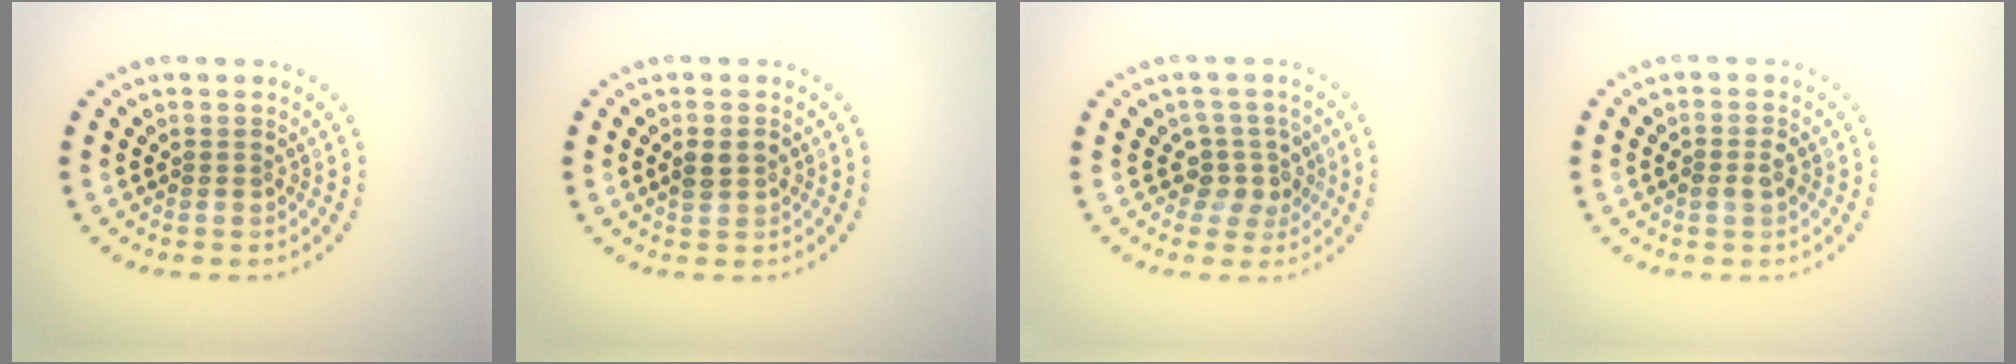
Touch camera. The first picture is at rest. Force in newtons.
{"total": 1.7, "press": 1.7, "slide": 0.2}
{"total": 2.6, "press": 2.0, "slide": 1.6}
{"total": 1.4, "press": 1.4, "slide": 0.2}